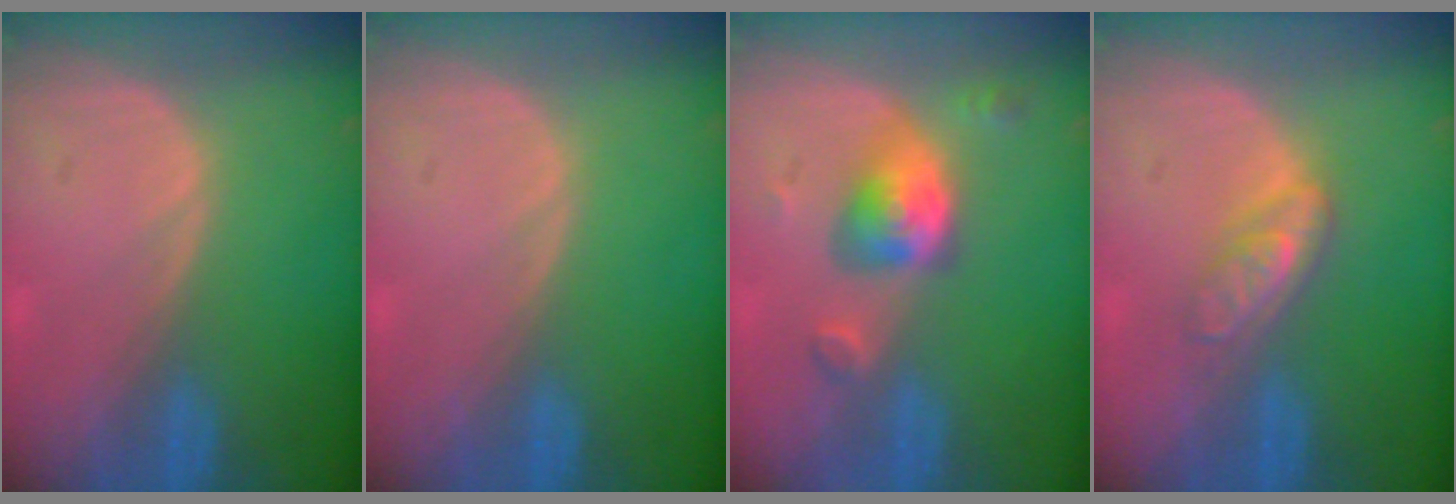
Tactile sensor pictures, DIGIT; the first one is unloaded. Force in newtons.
{"total": 0.0}
{"total": 5.5, "press": 5.3, "slide": 1.3}
{"total": 4.7, "press": 4.2, "slide": 2.1}